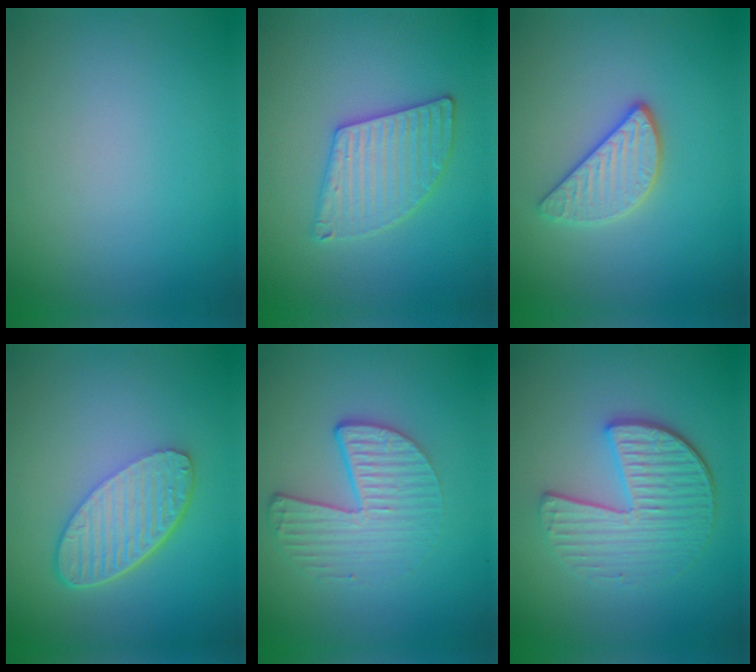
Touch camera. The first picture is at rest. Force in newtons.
{"total": 3.6, "press": 3.6, "slide": 0.3}
{"total": 2.9, "press": 2.7, "slide": 1.2}
{"total": 5.5, "press": 4.0, "slide": 3.8}
{"total": 4.7, "press": 3.1, "slide": 3.6}
{"total": 4.9, "press": 4.0, "slide": 2.8}